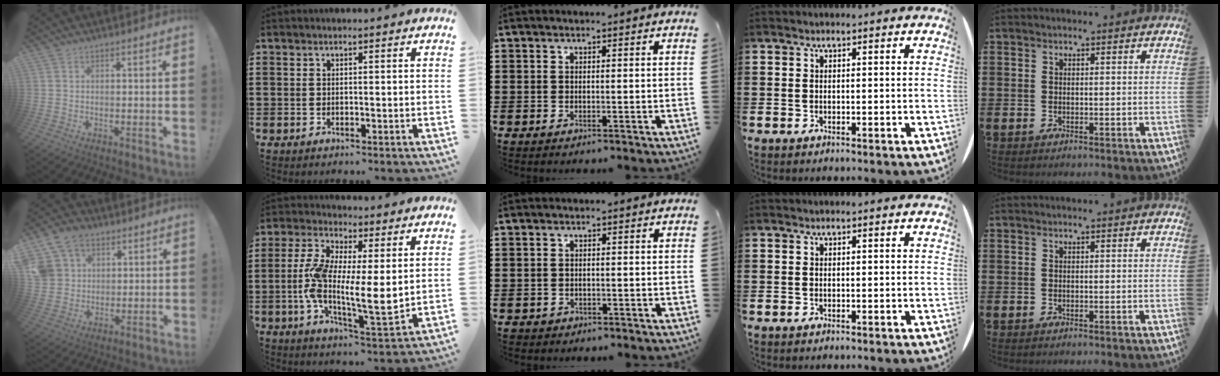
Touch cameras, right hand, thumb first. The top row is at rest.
{"thumb": {"total": 12.9, "force": [6.3, 9.9, 5.3], "torque": [-0.094, -0.023, 0.129]}, "index": {"total": 10.1, "force": [0.7, 3.3, 9.6], "torque": [-0.199, -0.016, 0.010]}, "middle": {"total": 0.6, "force": [-0.4, 0.4, 0.0], "torque": [-0.002, 0.003, -0.010]}}